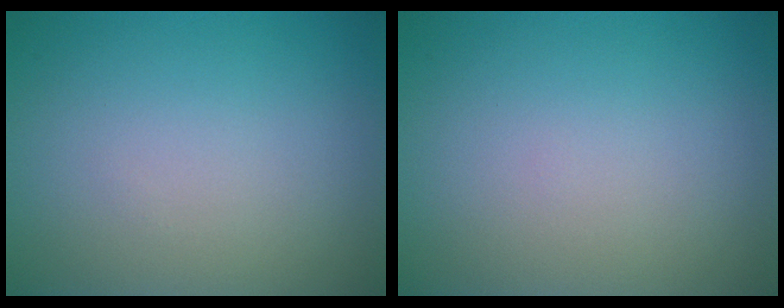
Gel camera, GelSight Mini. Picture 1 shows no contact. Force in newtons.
{"total": 0.0}